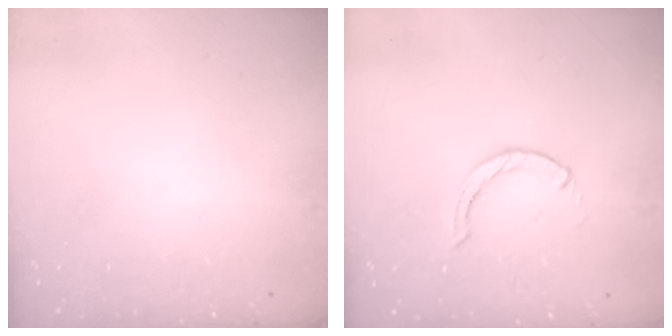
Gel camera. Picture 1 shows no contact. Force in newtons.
{"total": 0.0}